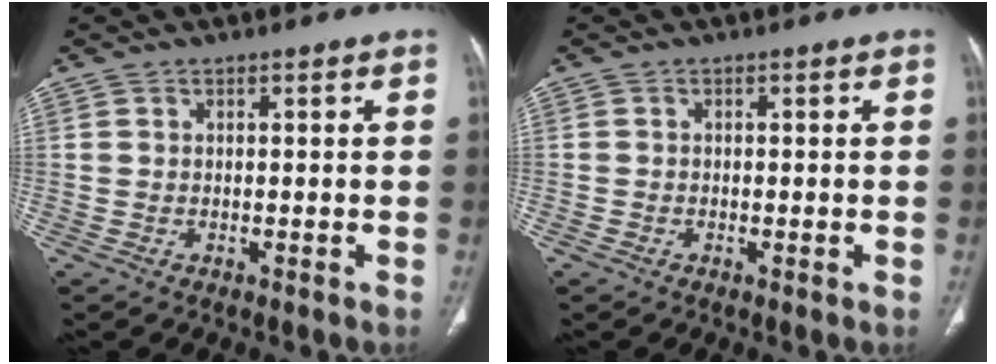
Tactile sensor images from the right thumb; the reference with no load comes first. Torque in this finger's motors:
{"motor_torque": [0.35, 1.27, 0.31, 0.31, 0.03]}